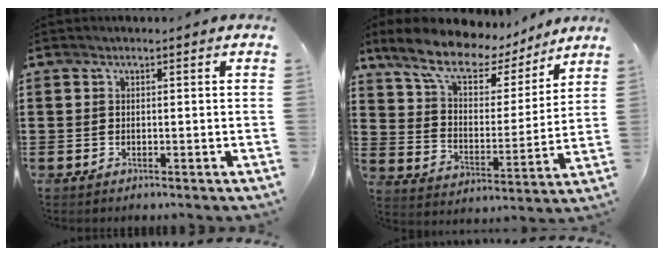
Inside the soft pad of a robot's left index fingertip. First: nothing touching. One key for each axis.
{"total": 10.4, "fx": 8.3, "fy": 3.7, "fz": 5.0, "tx": -0.126, "ty": -0.044, "tz": 0.146}